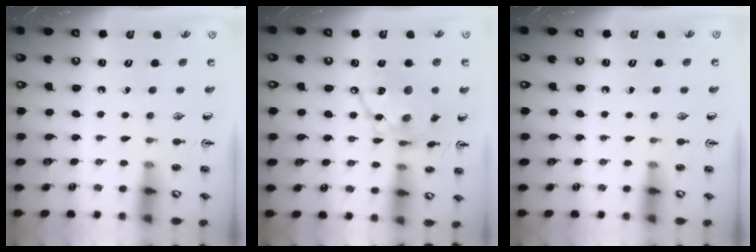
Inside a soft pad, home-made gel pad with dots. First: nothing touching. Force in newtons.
{"total": 14.7, "press": 14.6, "slide": 1.3}
{"total": 0.0}